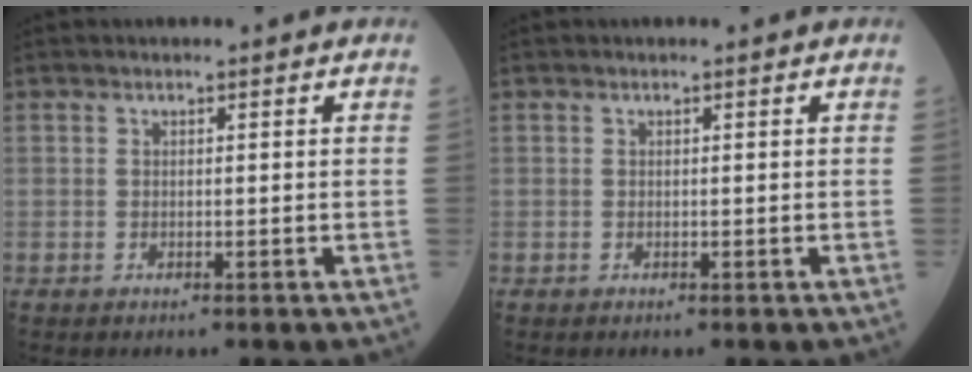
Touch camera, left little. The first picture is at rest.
{"total": 0.0}